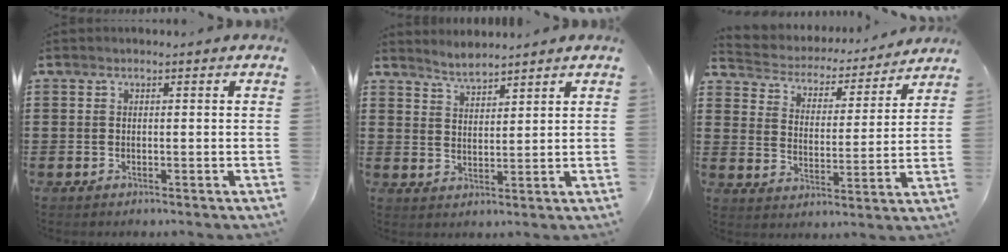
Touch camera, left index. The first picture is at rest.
{"total": 3.0, "force": [3.0, 0.1, 0.1], "torque": [-0.009, -0.007, 0.057]}
{"total": 3.5, "force": [3.4, 0.6, 0.0], "torque": [-0.025, -0.029, 0.050]}